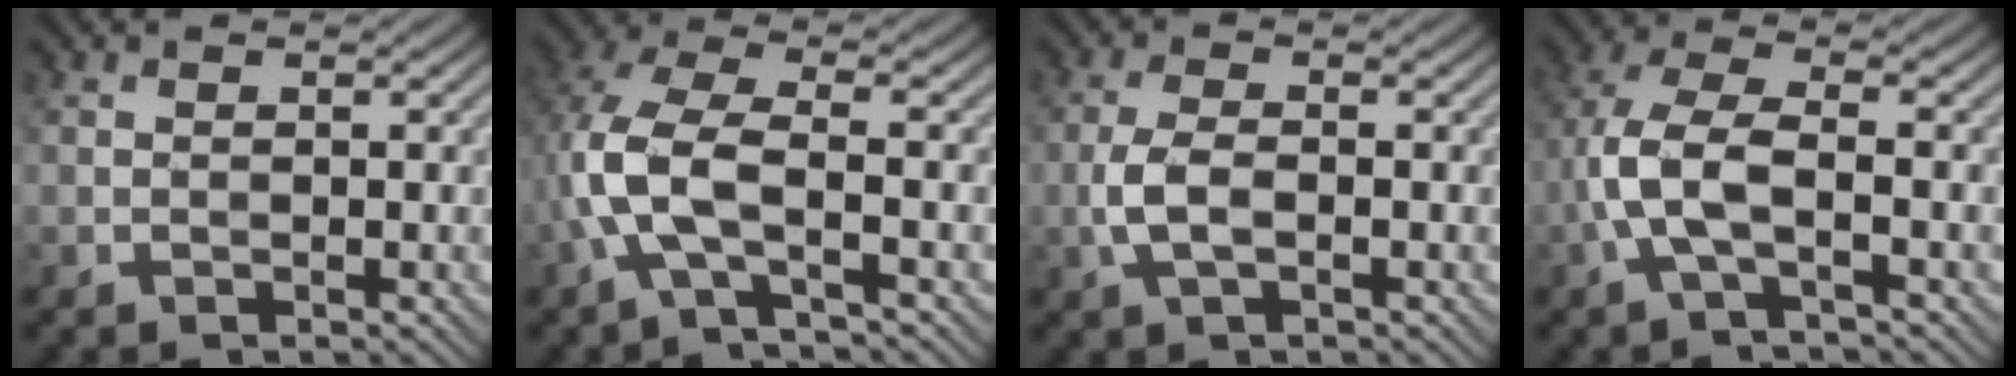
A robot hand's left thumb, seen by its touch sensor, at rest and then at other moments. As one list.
[{"total": 8.0, "force": [-2.1, 2.9, 7.1], "torque": [-0.175, 0.012, -0.055]}, {"total": 3.9, "force": [-1.0, 1.6, 3.4], "torque": [-0.084, -0.001, -0.026]}, {"total": 6.6, "force": [-1.8, 2.2, 6.0], "torque": [-0.140, 0.012, -0.047]}]